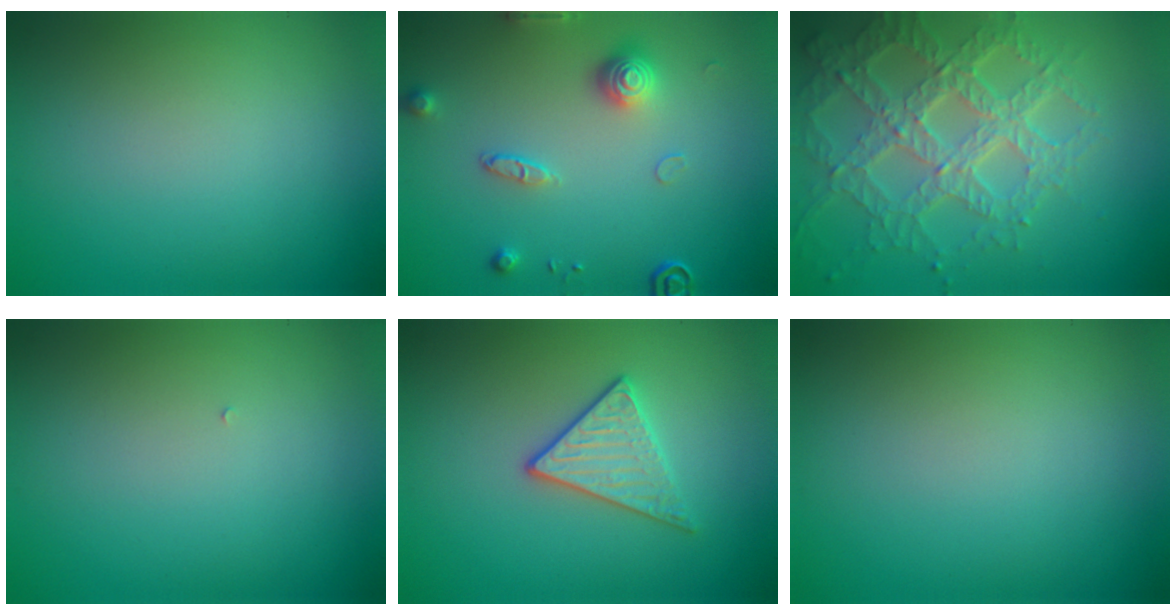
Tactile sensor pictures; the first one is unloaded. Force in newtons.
{"total": 3.0, "press": 2.8, "slide": 1.1}
{"total": 7.0, "press": 5.1, "slide": 4.8}
{"total": 0.0}
{"total": 2.8, "press": 2.6, "slide": 1.0}
{"total": 0.0}